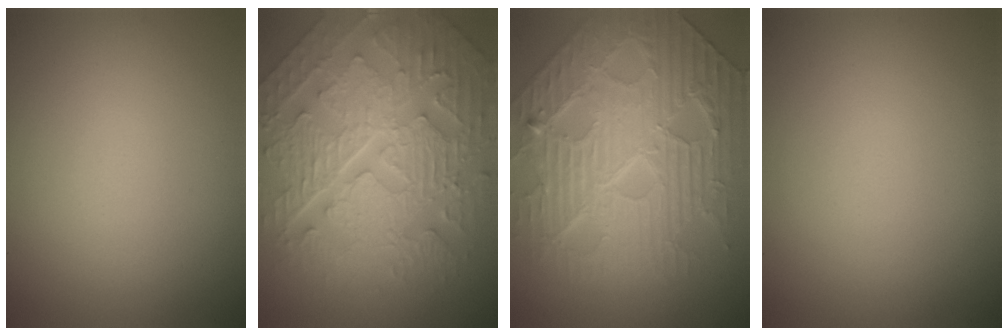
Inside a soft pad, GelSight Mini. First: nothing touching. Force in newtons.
{"total": 10.9, "press": 7.4, "slide": 8.0}
{"total": 8.4, "press": 6.9, "slide": 4.9}
{"total": 0.0}